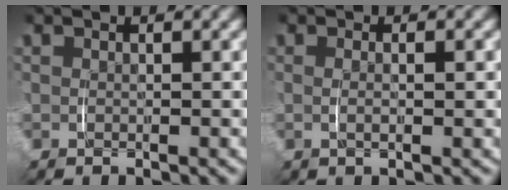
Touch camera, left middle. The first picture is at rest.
{"total": 1.3, "force": [0.0, 0.0, 1.3], "torque": [-0.025, -0.003, 0.003]}